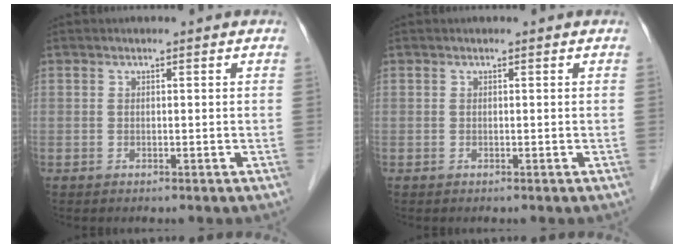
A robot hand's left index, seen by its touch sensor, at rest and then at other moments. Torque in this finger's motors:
{"motor_torque": [0.00, 0.00, 0.00, 0.00]}